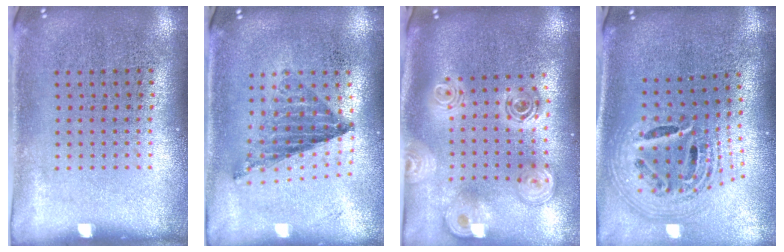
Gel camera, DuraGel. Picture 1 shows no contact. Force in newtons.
{"total": 0.8, "press": 0.8, "slide": 0.0}
{"total": 2.6, "press": 2.0, "slide": 1.7}
{"total": 2.7, "press": 1.8, "slide": 1.9}